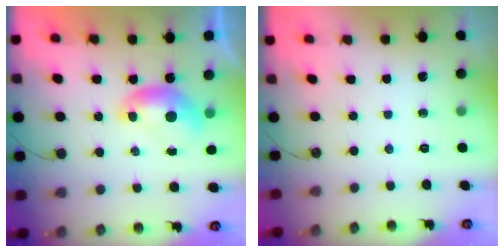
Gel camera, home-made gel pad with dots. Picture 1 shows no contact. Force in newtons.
{"total": 0.0}